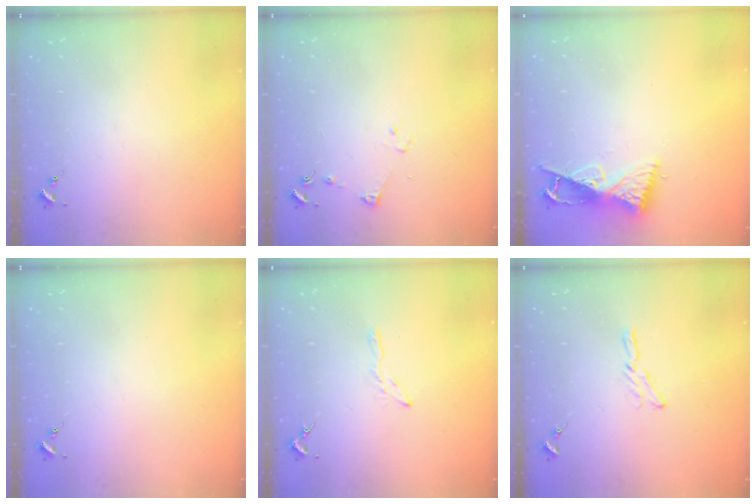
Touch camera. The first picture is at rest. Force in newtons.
{"total": 4.5, "press": 4.5, "slide": 0.6}
{"total": 8.9, "press": 8.9, "slide": 0.3}
{"total": 0.0}
{"total": 3.2, "press": 3.2, "slide": 0.3}
{"total": 5.6, "press": 5.6, "slide": 0.5}